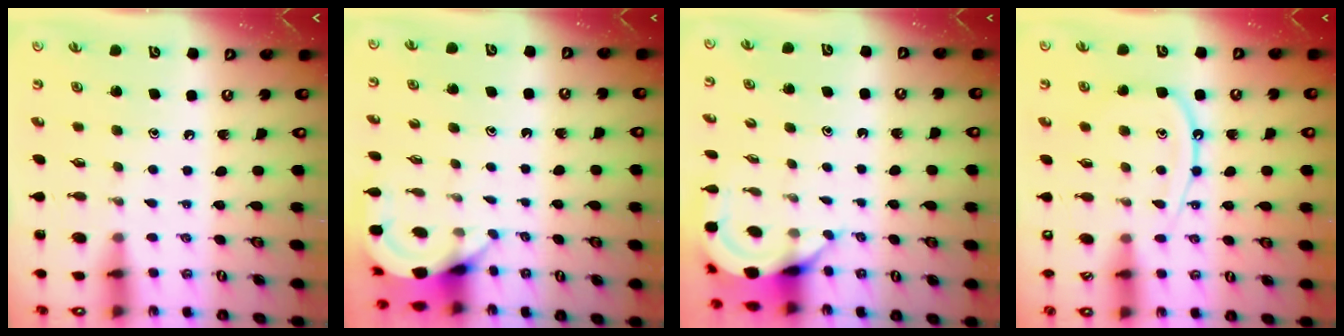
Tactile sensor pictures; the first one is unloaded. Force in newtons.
{"total": 3.7, "press": 3.7, "slide": 0.2}
{"total": 7.0, "press": 6.9, "slide": 0.5}
{"total": 11.4, "press": 11.4, "slide": 0.9}